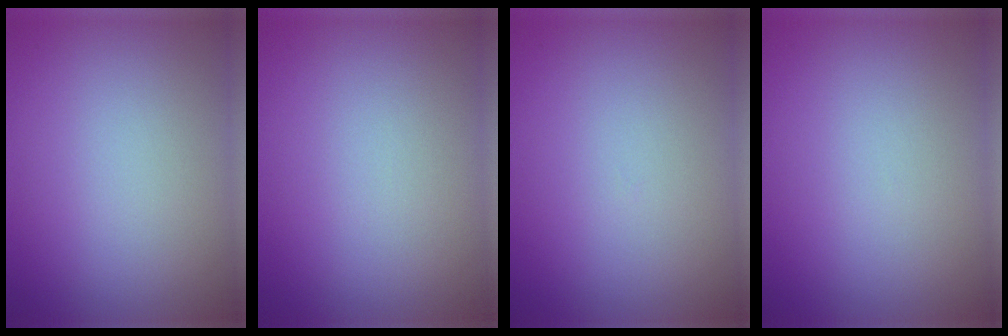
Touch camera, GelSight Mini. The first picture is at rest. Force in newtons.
{"total": 0.0}
{"total": 0.0}
{"total": 0.0}